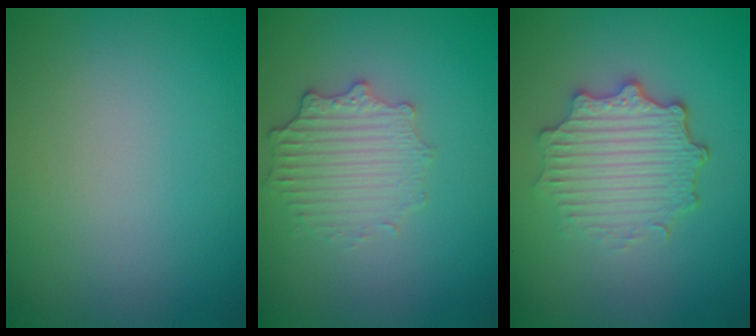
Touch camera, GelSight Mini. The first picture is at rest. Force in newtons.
{"total": 2.6, "press": 2.5, "slide": 0.9}
{"total": 4.7, "press": 3.7, "slide": 2.9}